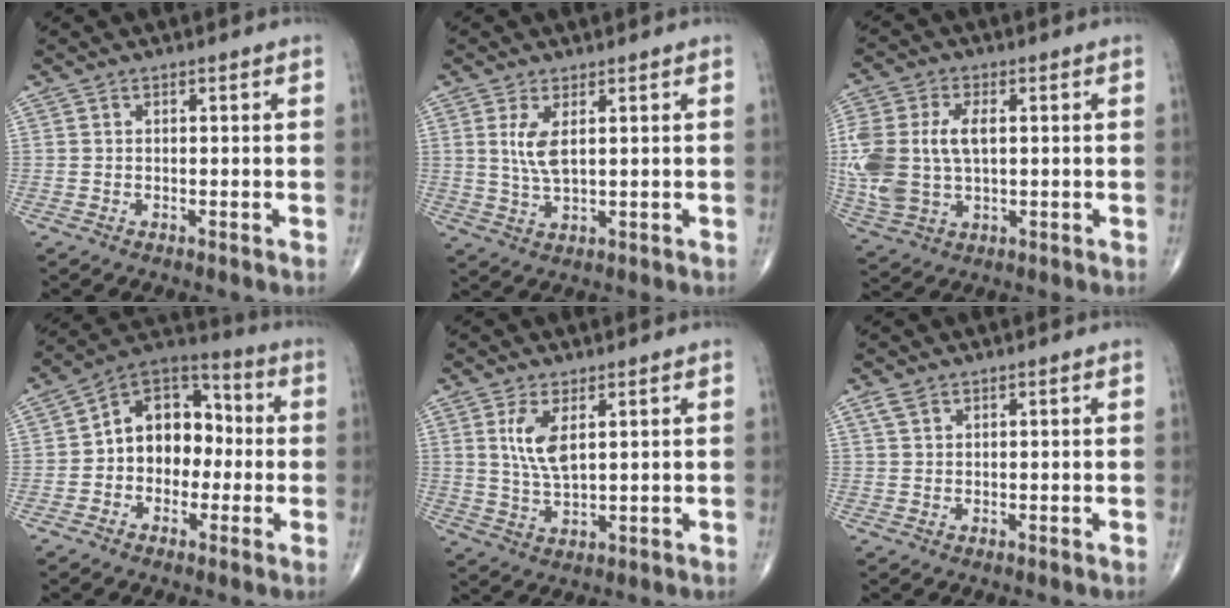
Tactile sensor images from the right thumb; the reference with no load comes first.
{"total": 4.8, "force": [1.4, 1.8, 4.3], "torque": [-0.093, -0.014, 0.035]}
{"total": 15.1, "force": [1.0, 9.2, 11.9], "torque": [-0.291, 0.004, 0.030]}
{"total": 13.3, "force": [-0.6, 9.9, 9.0], "torque": [-0.093, 0.041, -0.027]}
{"total": 6.4, "force": [2.2, 2.5, 5.5], "torque": [-0.112, -0.016, 0.053]}
{"total": 1.9, "force": [1.2, 1.1, 1.0], "torque": [-0.020, 0.006, 0.028]}